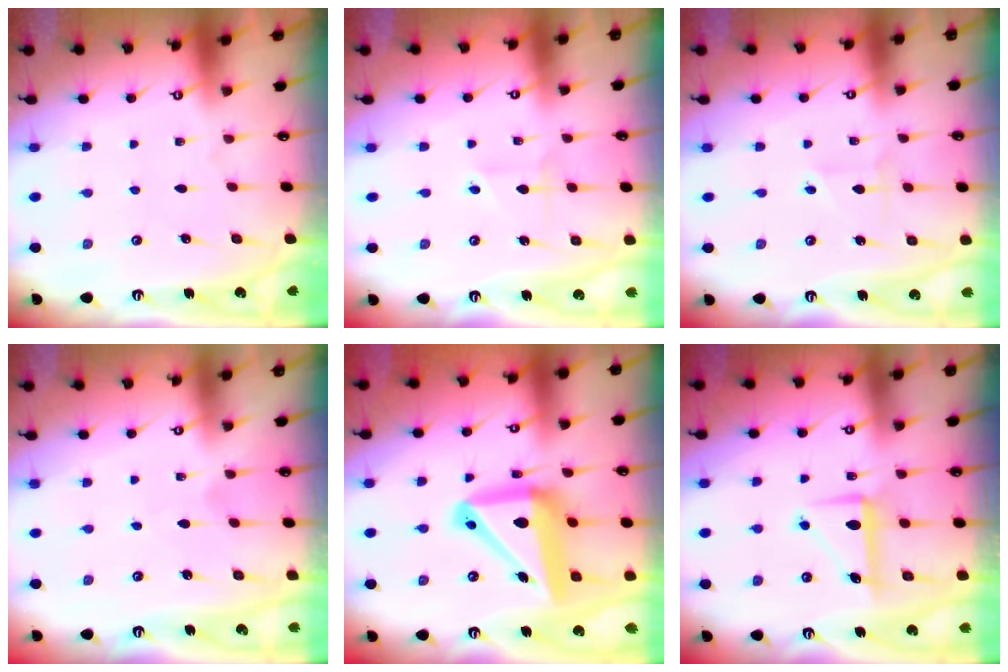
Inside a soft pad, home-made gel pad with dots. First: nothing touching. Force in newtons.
{"total": 2.7, "press": 2.6, "slide": 0.3}
{"total": 1.7, "press": 1.7, "slide": 0.2}
{"total": 2.8, "press": 2.8, "slide": 0.1}
{"total": 18.2, "press": 18.1, "slide": 2.3}
{"total": 7.8, "press": 7.8, "slide": 0.8}